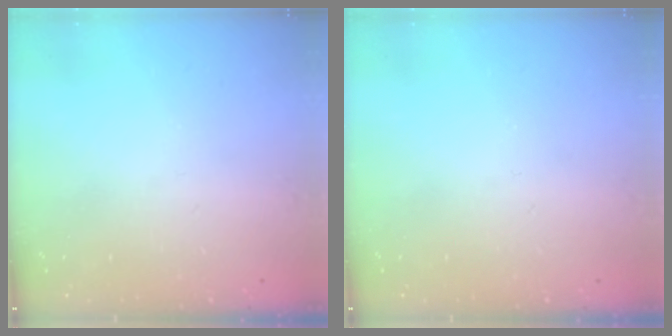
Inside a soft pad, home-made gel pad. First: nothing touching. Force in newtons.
{"total": 0.0}